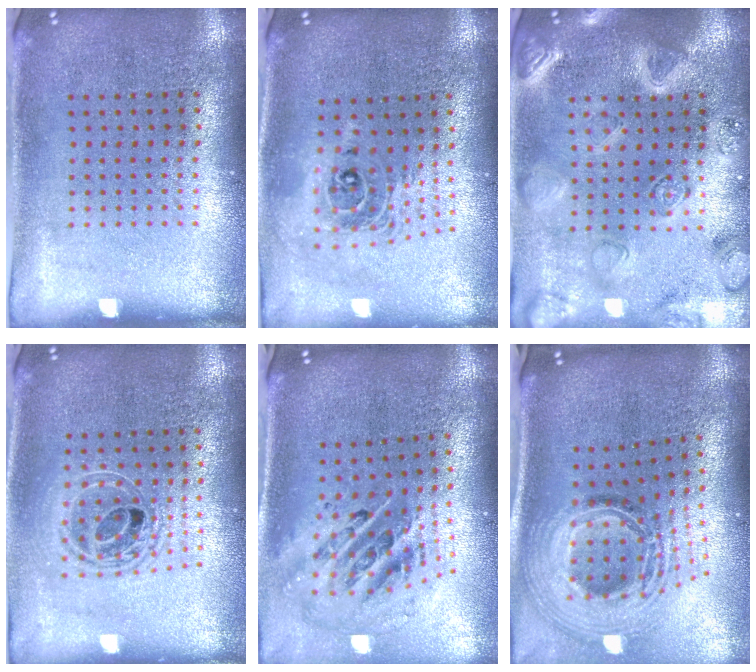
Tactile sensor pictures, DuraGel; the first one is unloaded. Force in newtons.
{"total": 2.0, "press": 1.6, "slide": 1.3}
{"total": 3.0, "press": 2.9, "slide": 0.8}
{"total": 1.6, "press": 1.3, "slide": 0.9}
{"total": 2.1, "press": 1.6, "slide": 1.4}
{"total": 2.6, "press": 1.9, "slide": 1.8}